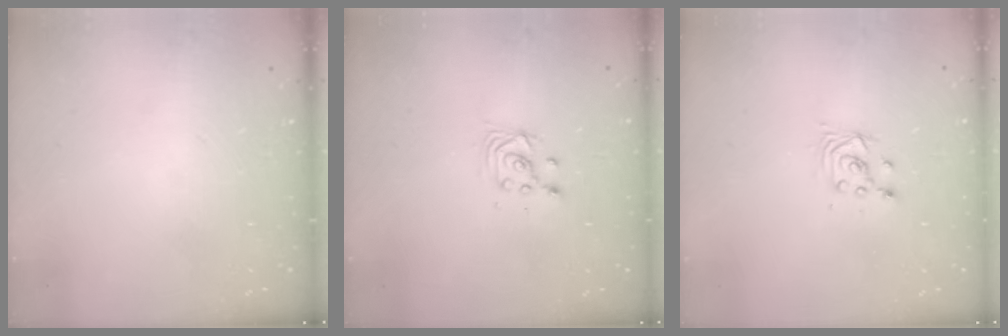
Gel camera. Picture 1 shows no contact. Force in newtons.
{"total": 3.3, "press": 3.3, "slide": 0.4}
{"total": 2.6, "press": 2.6, "slide": 0.1}